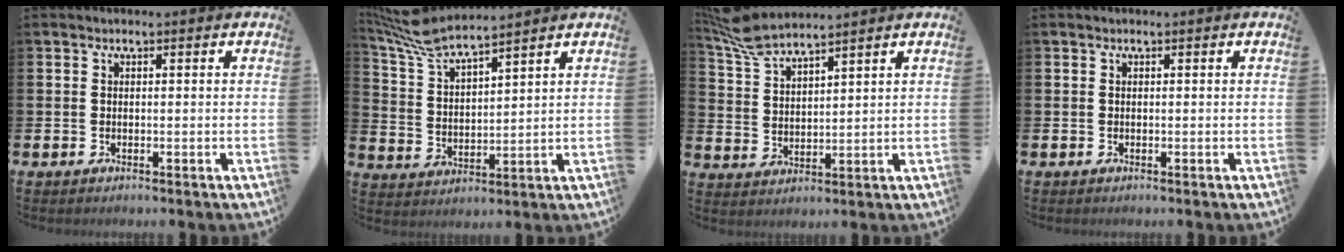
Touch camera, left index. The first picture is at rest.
{"total": 7.1, "force": [6.6, 0.8, 2.4], "torque": [-0.071, -0.035, 0.117]}
{"total": 6.4, "force": [6.0, 0.5, 1.9], "torque": [-0.057, -0.028, 0.110]}
{"total": 0.0}